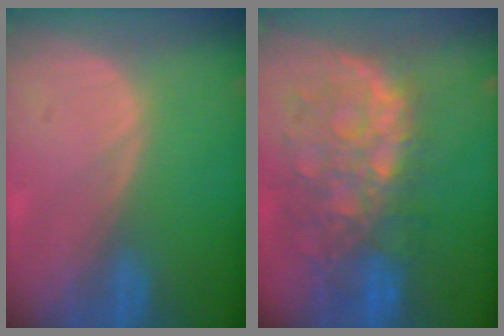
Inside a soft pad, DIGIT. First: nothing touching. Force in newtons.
{"total": 11.2, "press": 9.8, "slide": 5.5}